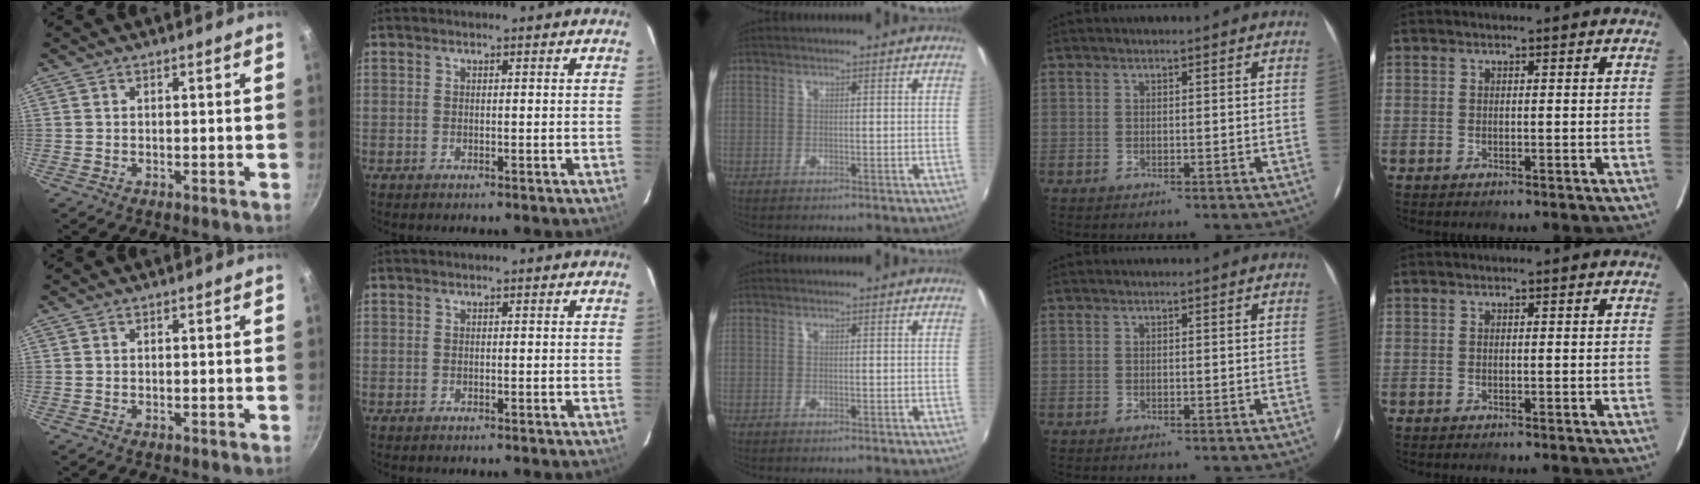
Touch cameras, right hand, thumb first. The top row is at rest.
{}